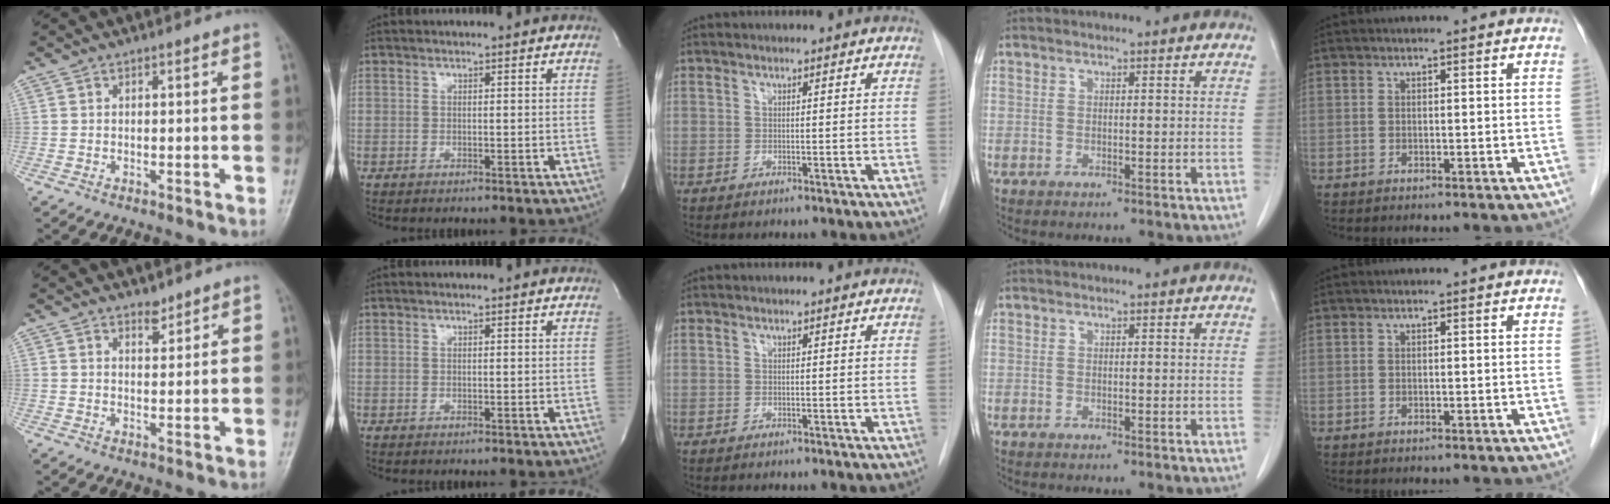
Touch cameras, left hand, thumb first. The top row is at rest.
{"thumb": {"total": 2.3, "force": [2.0, 1.0, 0.7], "torque": [0.002, -0.016, 0.031]}, "index": {"total": 0.7, "force": [0.6, 0.0, 0.3], "torque": [-0.005, 0.006, 0.007]}}